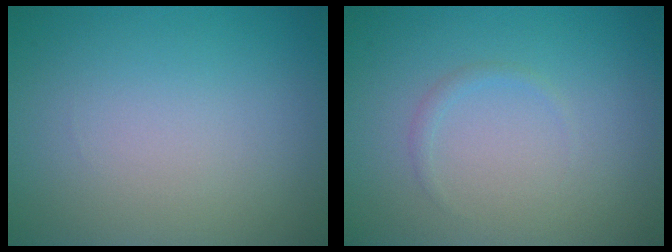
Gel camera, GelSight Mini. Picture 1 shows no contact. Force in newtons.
{"total": 0.7, "press": 0.7, "slide": 0.0}